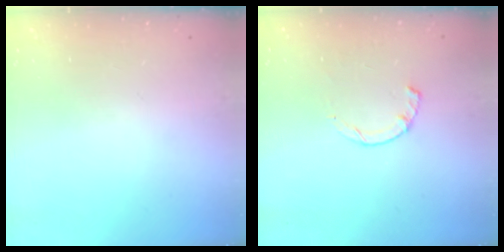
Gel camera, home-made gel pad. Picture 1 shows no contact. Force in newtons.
{"total": 2.3, "press": 2.3, "slide": 0.4}